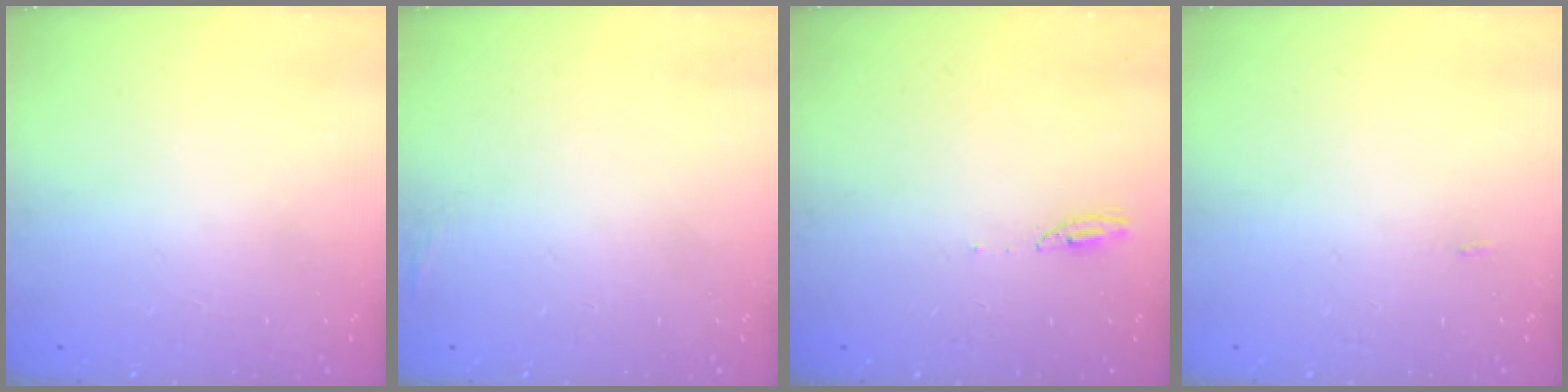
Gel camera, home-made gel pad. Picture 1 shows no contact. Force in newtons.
{"total": 9.7, "press": 4.2, "slide": 8.8}
{"total": 4.4, "press": 4.4, "slide": 0.1}
{"total": 12.5, "press": 4.6, "slide": 11.7}